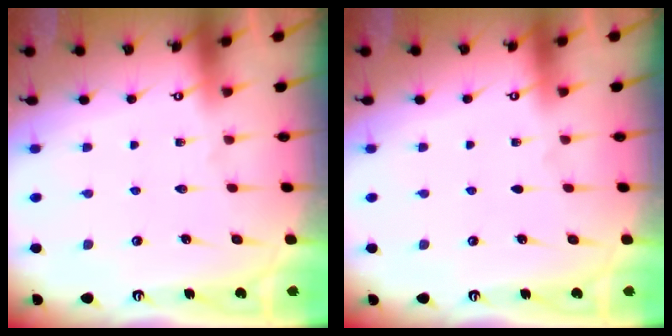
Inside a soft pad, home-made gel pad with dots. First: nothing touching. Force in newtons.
{"total": 0.0}